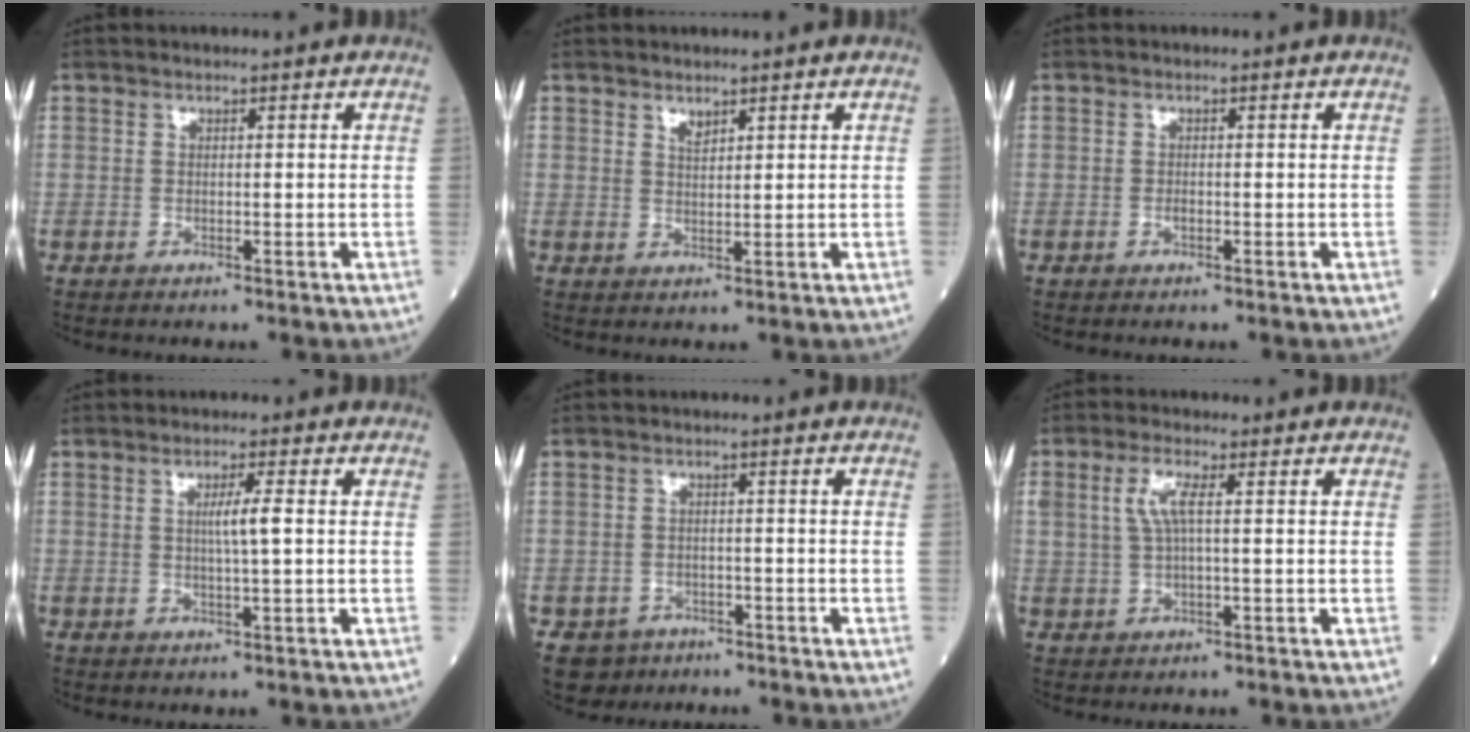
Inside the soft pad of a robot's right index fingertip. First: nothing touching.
{"total": 1.5, "force": [1.2, 0.5, 0.7], "torque": [-0.013, -0.003, 0.022]}
{"total": 0.7, "force": [-0.3, 0.3, 0.5], "torque": [-0.013, 0.000, -0.006]}
{"total": 3.4, "force": [0.5, -0.5, 3.3], "torque": [-0.063, -0.003, 0.007]}
{"total": 3.9, "force": [-2.5, 3.0, 0.1], "torque": [-0.001, 0.008, -0.034]}
{"total": 3.8, "force": [0.8, 0.8, 3.6], "torque": [-0.081, 0.010, 0.017]}